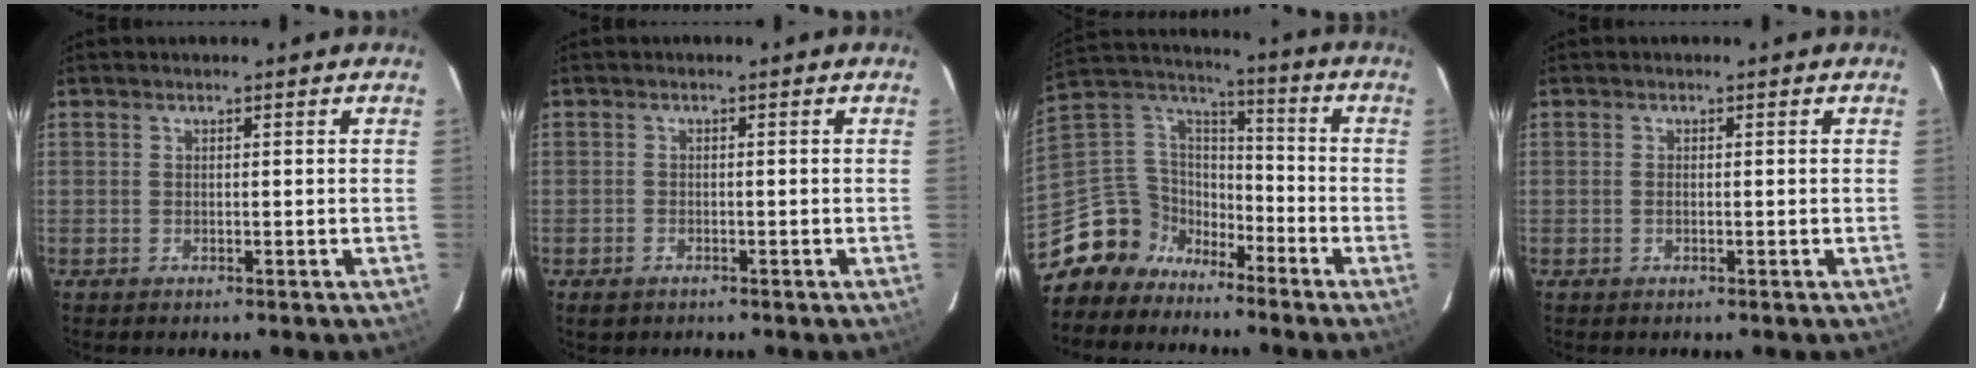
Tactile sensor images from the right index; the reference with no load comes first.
{"total": 1.8, "force": [-1.1, 1.3, 0.6], "torque": [-0.015, 0.000, -0.017]}
{"total": 12.7, "force": [-9.4, 8.1, 2.4], "torque": [-0.081, 0.044, -0.177]}
{"total": 0.7, "force": [-0.2, 0.4, 0.6], "torque": [-0.013, 0.000, -0.004]}